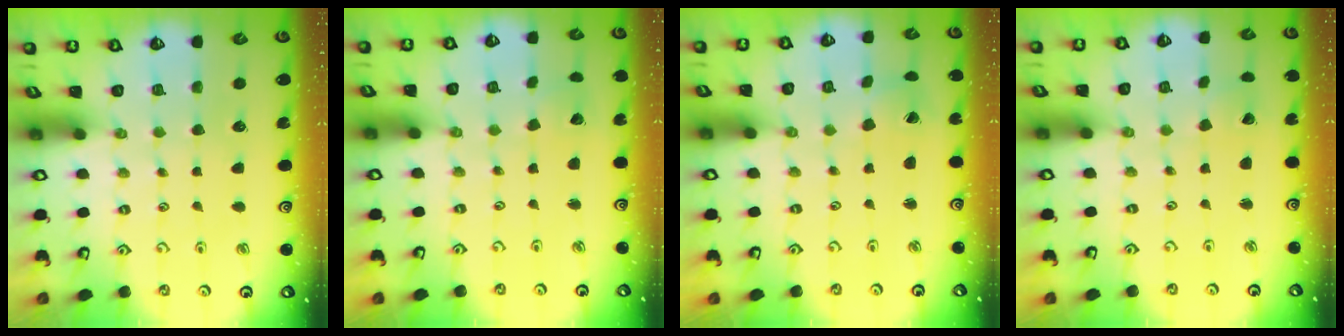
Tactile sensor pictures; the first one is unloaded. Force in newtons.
{"total": 4.1, "press": 4.1, "slide": 0.4}
{"total": 2.0, "press": 2.0, "slide": 0.2}
{"total": 1.1, "press": 1.1, "slide": 0.1}